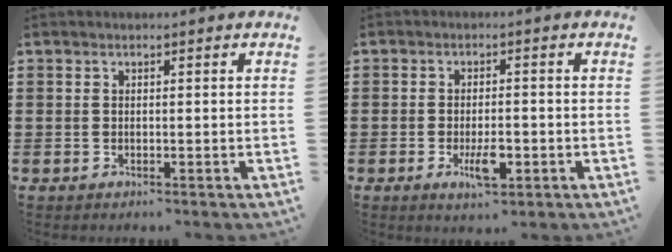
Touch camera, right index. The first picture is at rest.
{"total": 4.7, "force": [-1.6, 1.8, 4.1], "torque": [-0.072, -0.003, -0.031]}